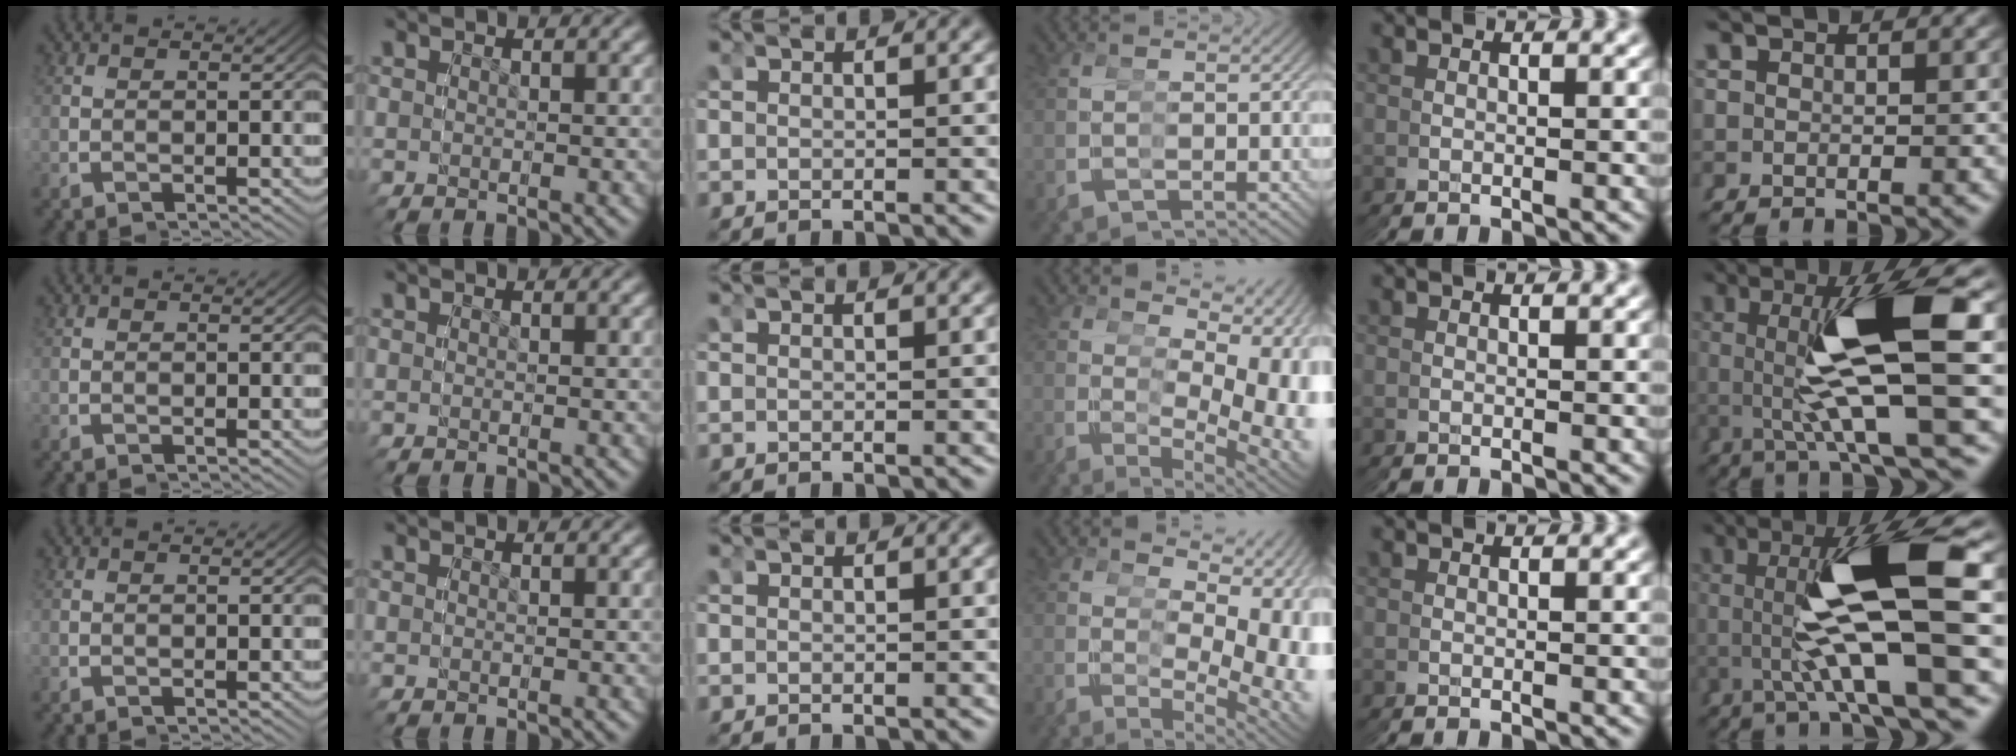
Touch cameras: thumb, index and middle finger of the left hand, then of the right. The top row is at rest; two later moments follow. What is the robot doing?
{"motion": "grasp_and_lifting", "object": "legos"}